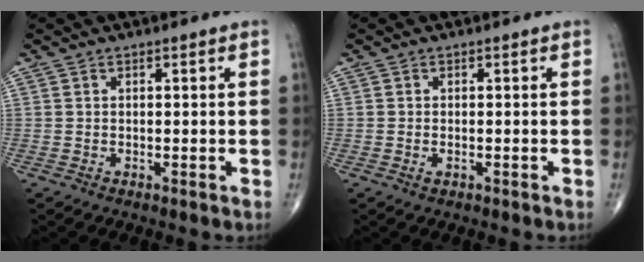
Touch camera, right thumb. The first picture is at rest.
{"total": 0.9, "force": [-0.3, 0.5, 0.7], "torque": [-0.014, 0.001, -0.005]}